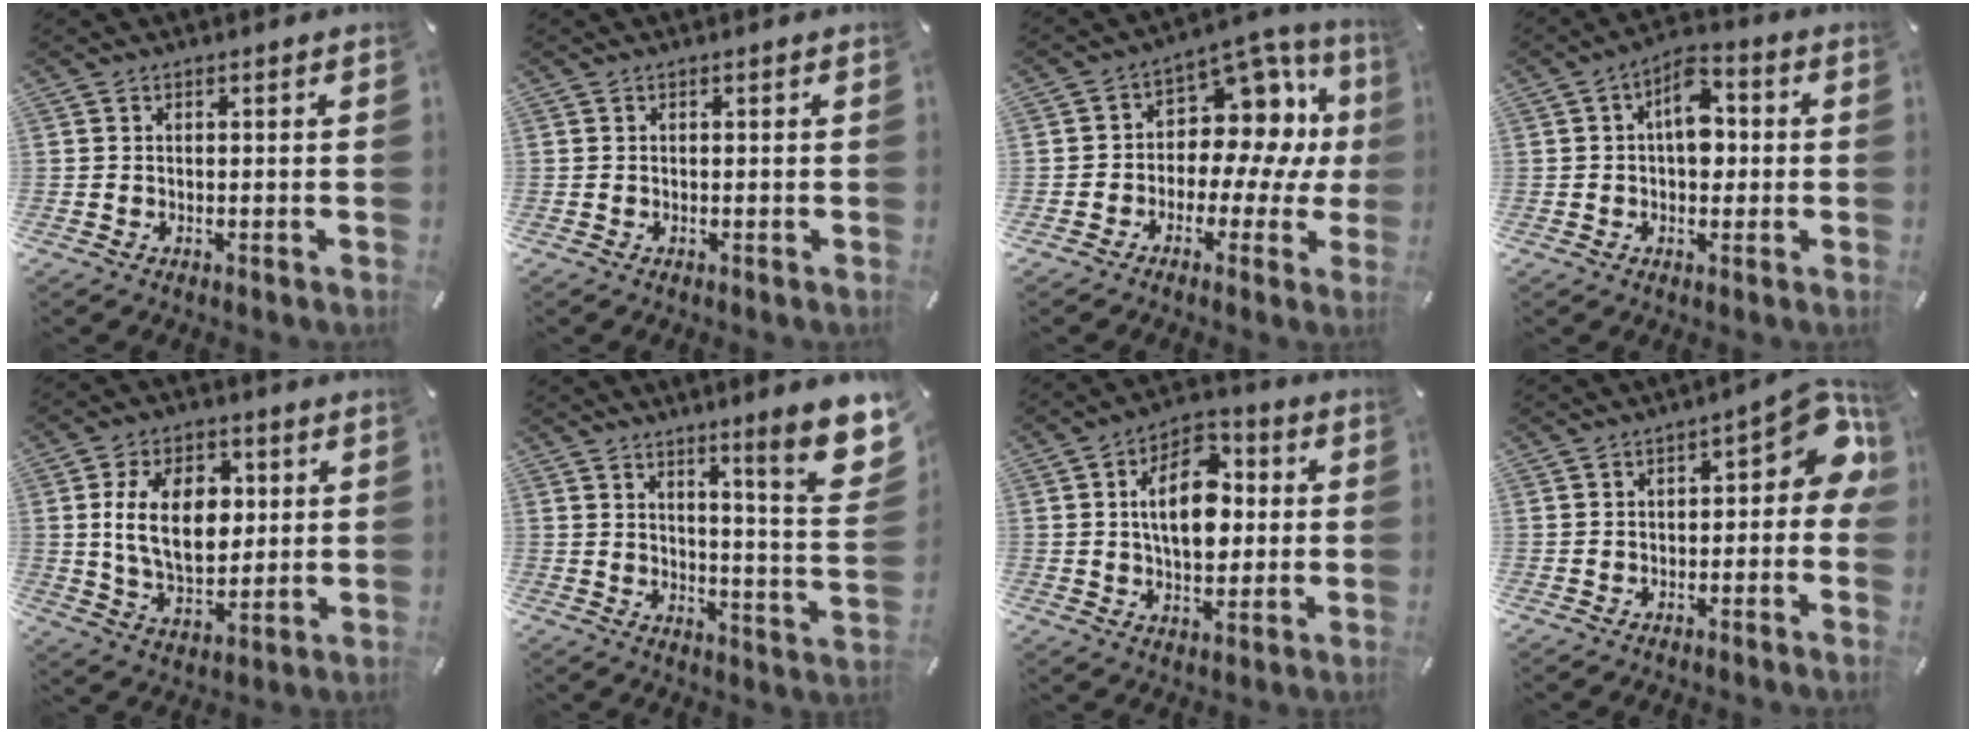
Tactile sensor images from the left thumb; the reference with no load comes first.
{"total": 0.0}
{"total": 11.2, "force": [2.6, 8.5, 6.8], "torque": [-0.096, -0.036, 0.049]}
{"total": 8.3, "force": [0.5, 5.2, 6.5], "torque": [-0.082, 0.004, 0.004]}
{"total": 14.7, "force": [2.7, 9.5, 10.9], "torque": [-0.214, 0.002, 0.041]}
{"total": 12.7, "force": [7.6, 1.3, 10.0], "torque": [-0.146, -0.062, 0.120]}
{"total": 14.2, "force": [1.6, 9.1, 10.7], "torque": [-0.184, 0.004, 0.026]}
{"total": 11.1, "force": [2.2, 5.3, 9.6], "torque": [-0.109, -0.016, 0.035]}